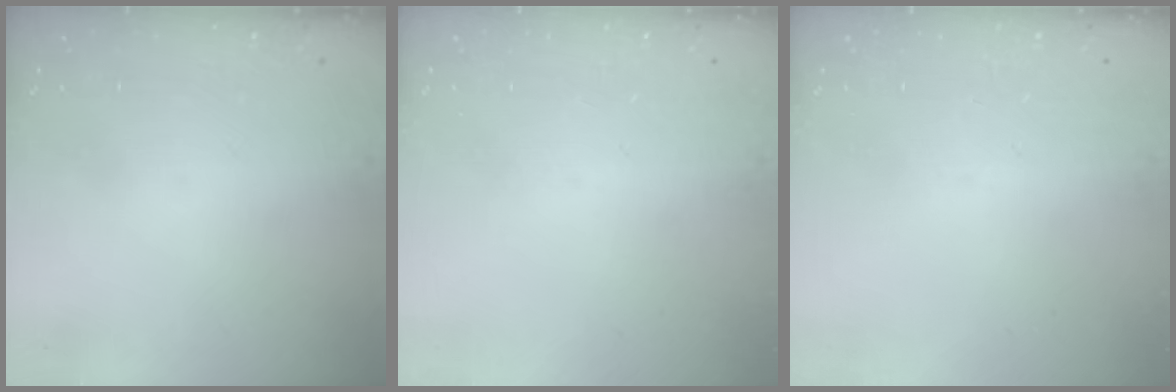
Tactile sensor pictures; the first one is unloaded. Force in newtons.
{"total": 0.0}
{"total": 0.0}